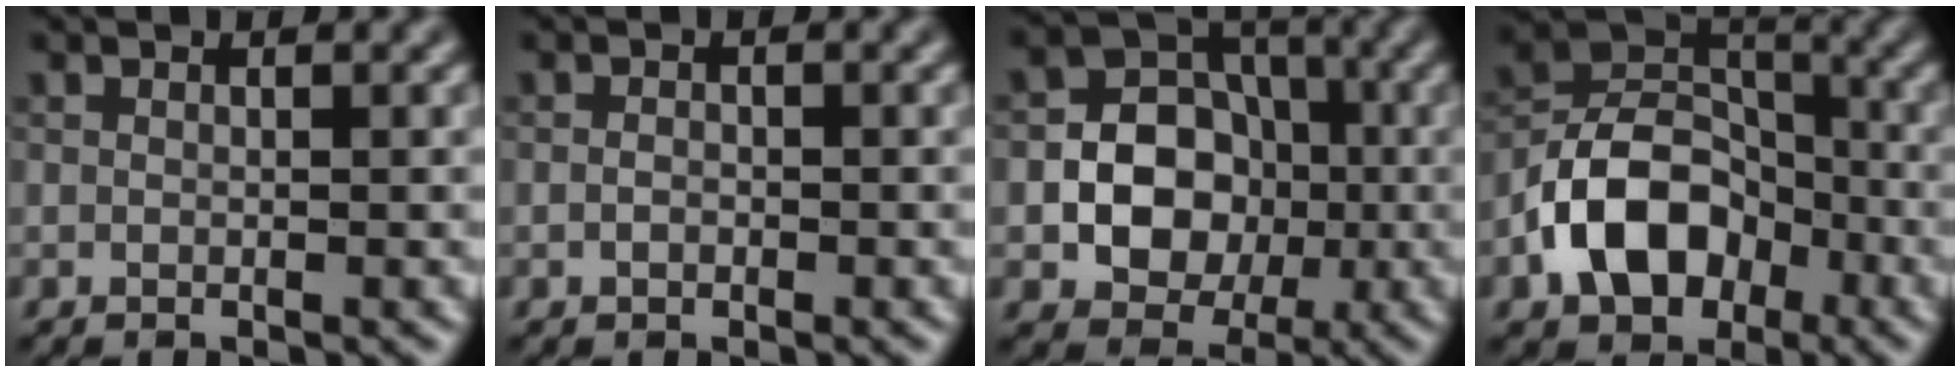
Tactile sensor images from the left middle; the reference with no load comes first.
{"total": 0.8, "force": [-0.3, 0.6, 0.4], "torque": [-0.009, 0.001, -0.008]}
{"total": 7.0, "force": [-1.1, 5.8, 3.8], "torque": [-0.031, 0.003, -0.034]}
{"total": 8.3, "force": [-3.4, 5.8, 4.8], "torque": [-0.083, 0.005, -0.074]}